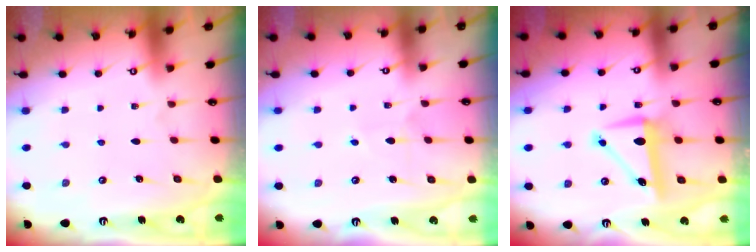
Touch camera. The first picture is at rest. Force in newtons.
{"total": 4.8, "press": 4.8, "slide": 0.3}
{"total": 9.4, "press": 9.3, "slide": 1.1}